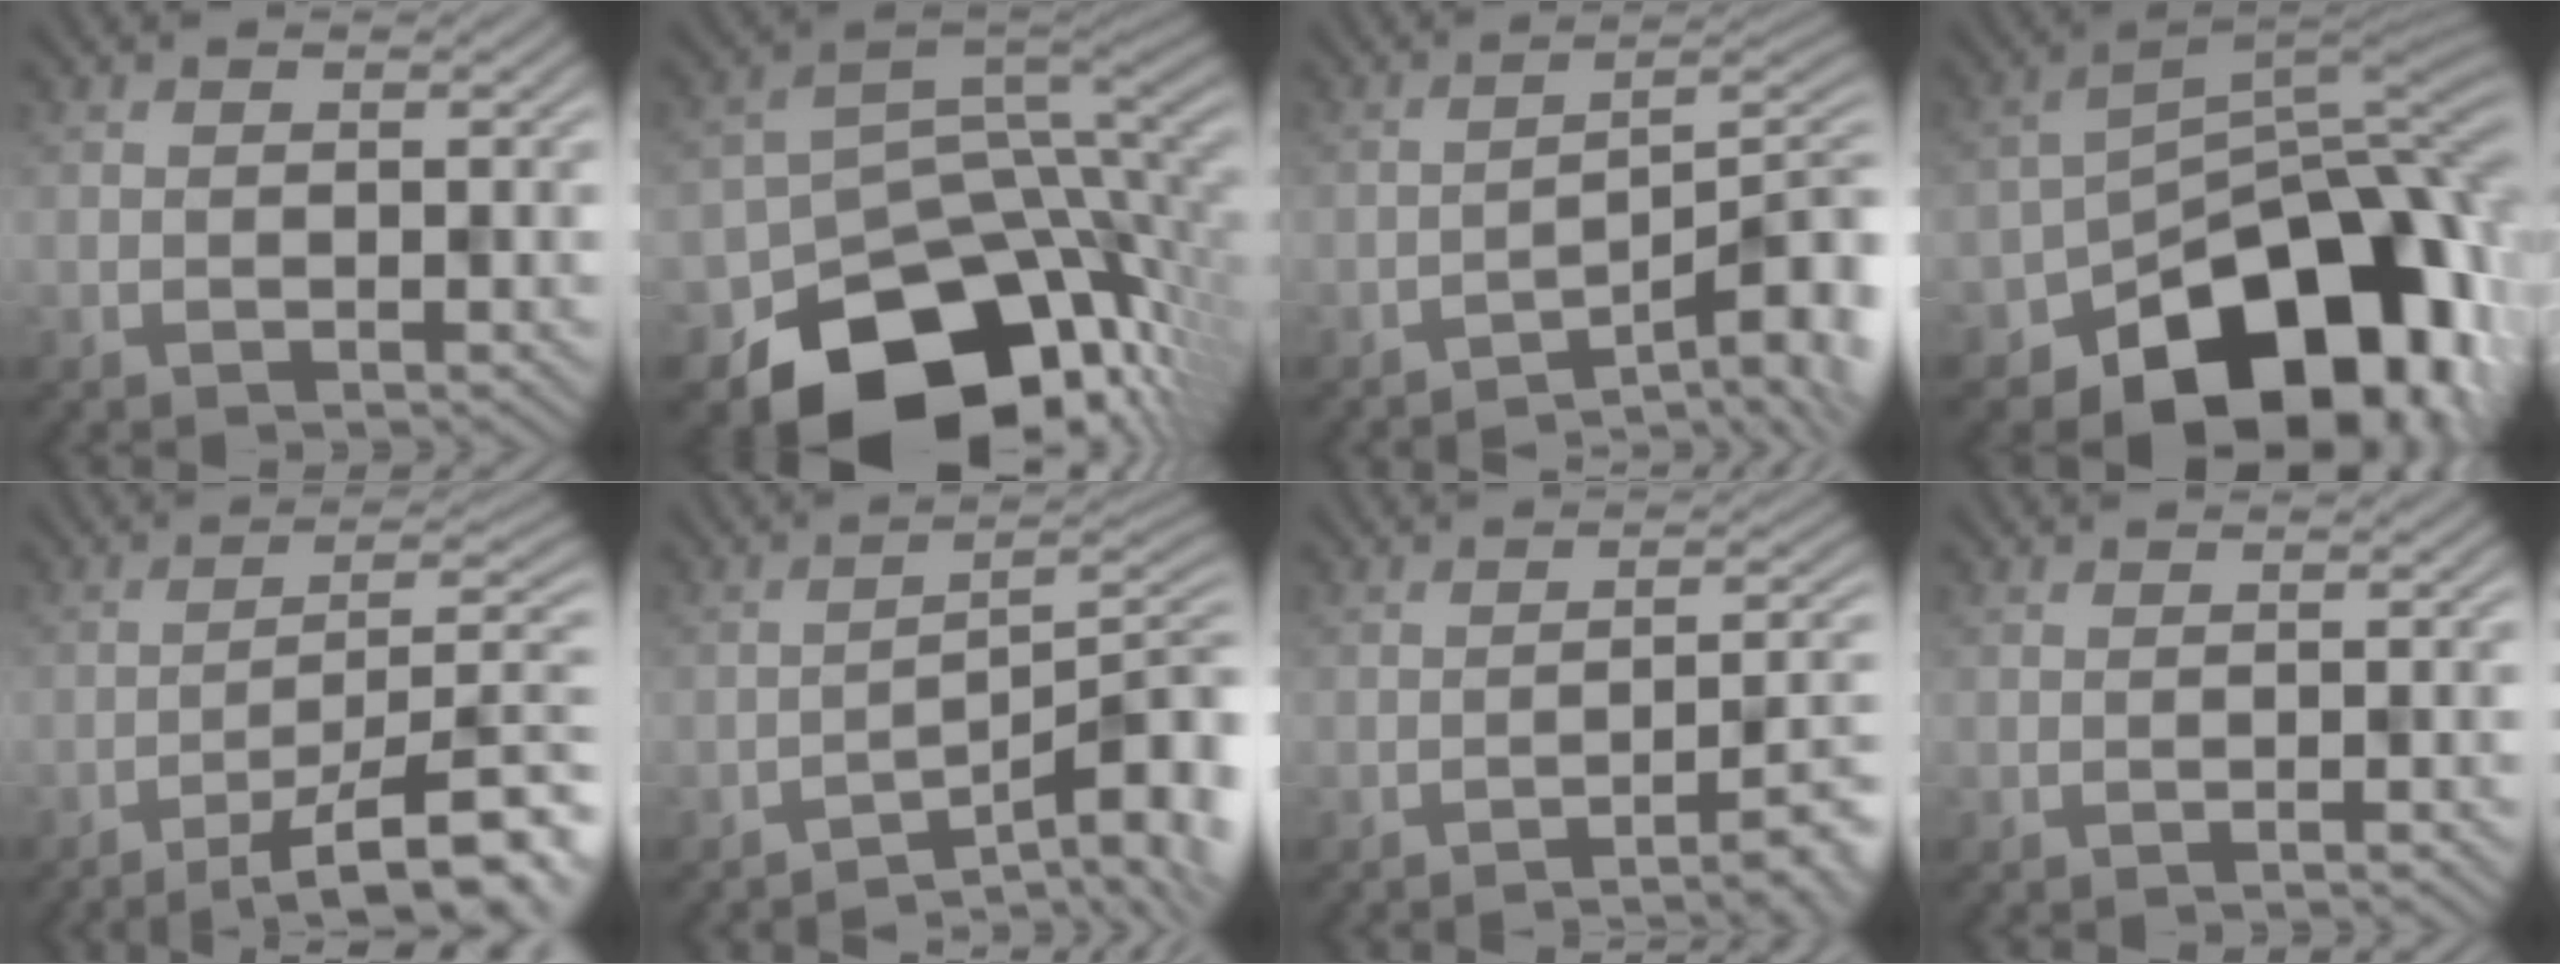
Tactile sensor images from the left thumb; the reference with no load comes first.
{"total": 15.1, "force": [-8.8, 9.3, 7.9], "torque": [-0.136, -0.043, -0.130]}
{"total": 8.5, "force": [-5.4, 2.0, 6.3], "torque": [-0.087, 0.005, -0.082]}
{"total": 15.9, "force": [-8.8, 9.6, 9.2], "torque": [-0.115, -0.027, -0.147]}
{"total": 12.6, "force": [-8.2, 3.0, 9.1], "torque": [-0.146, 0.005, -0.122]}
{"total": 9.4, "force": [-5.8, 2.1, 7.1], "torque": [-0.100, 0.003, -0.088]}
{"total": 6.2, "force": [-4.1, 1.2, 4.5], "torque": [-0.058, 0.011, -0.065]}
{"total": 0.8, "force": [-0.6, 0.1, 0.4], "torque": [-0.005, 0.002, -0.012]}